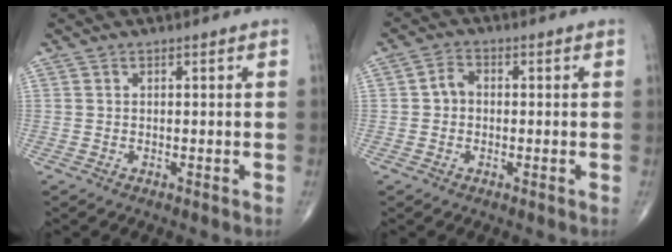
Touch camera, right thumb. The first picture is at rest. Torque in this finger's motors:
{"motor_torque": [-0.27, 0.38, 0.04, -0.11, 0.05]}